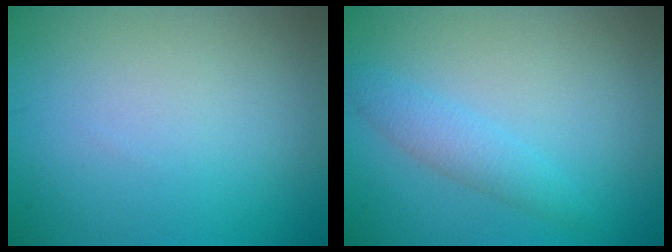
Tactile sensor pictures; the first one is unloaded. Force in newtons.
{"total": 2.2, "press": 2.2, "slide": 0.1}